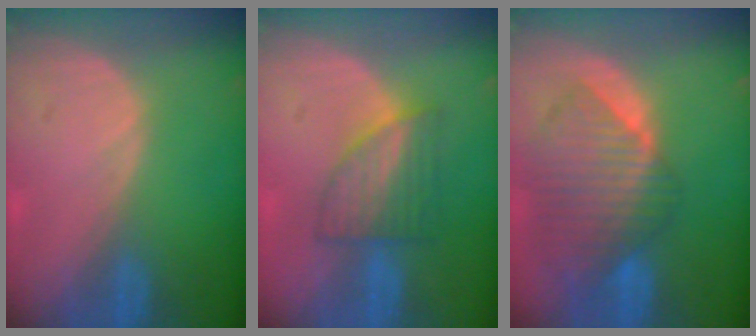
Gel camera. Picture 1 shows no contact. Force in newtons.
{"total": 5.8, "press": 5.7, "slide": 0.8}
{"total": 10.3, "press": 8.9, "slide": 5.2}